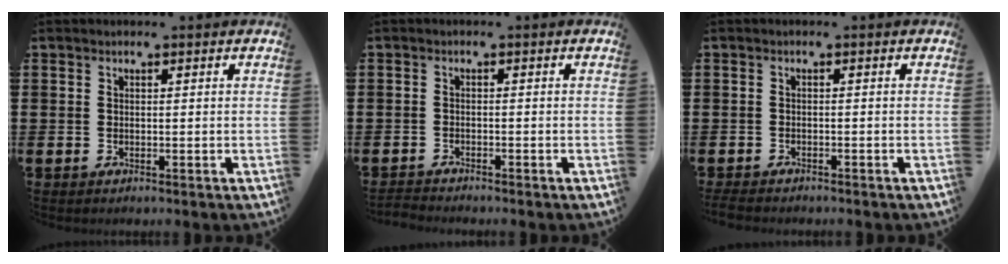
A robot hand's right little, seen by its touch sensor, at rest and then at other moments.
{"total": 1.1, "force": [-1.1, 0.0, 0.0], "torque": [-0.003, 0.001, -0.023]}
{"total": 1.1, "force": [-1.1, 0.2, 0.3], "torque": [-0.008, 0.002, -0.023]}